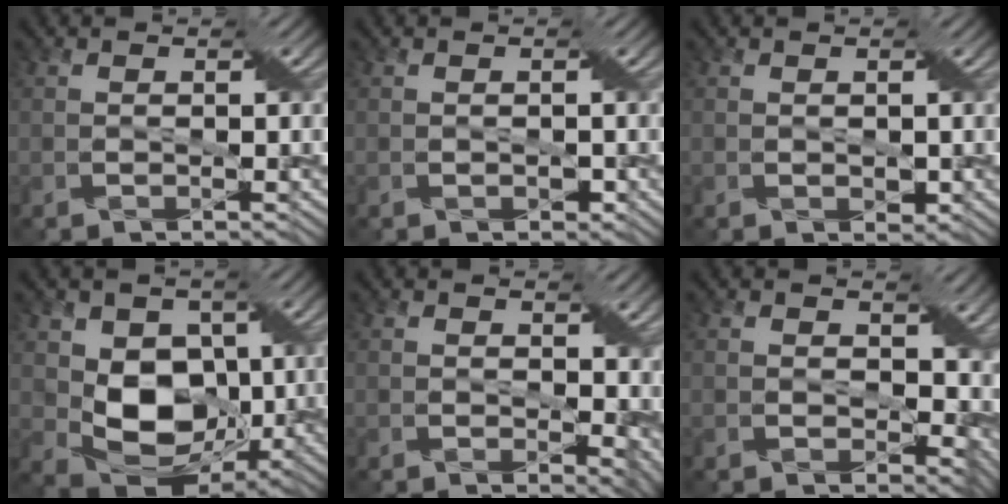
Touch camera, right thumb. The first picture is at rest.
{"total": 0.8, "force": [-0.2, 0.7, 0.2], "torque": [-0.006, -0.004, -0.003]}
{"total": 0.9, "force": [0.1, 0.8, 0.4], "torque": [-0.011, -0.004, 0.006]}
{"total": 9.6, "force": [0.7, 7.4, 6.0], "torque": [-0.120, -0.021, 0.013]}
{"total": 4.9, "force": [1.0, 3.4, 3.3], "torque": [-0.039, -0.020, 0.020]}
{"total": 7.2, "force": [0.9, 5.1, 5.1], "torque": [-0.075, -0.012, 0.008]}